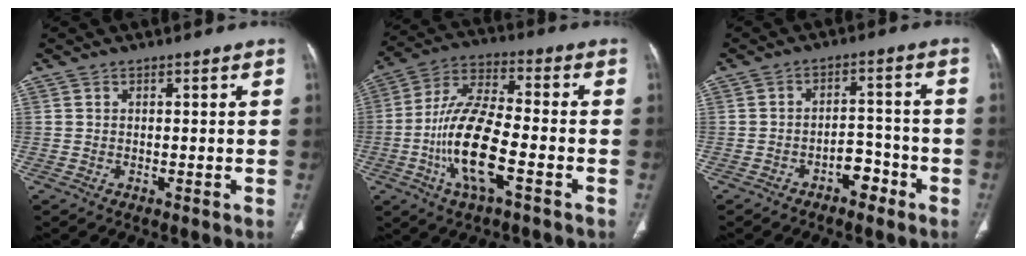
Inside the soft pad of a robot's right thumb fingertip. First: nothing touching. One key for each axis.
{"total": 15.2, "fx": -4.6, "fy": 5.2, "fz": 13.6, "tx": -0.276, "ty": 0.026, "tz": -0.088}
{"total": 5.1, "fx": -3.2, "fy": 3.1, "fz": 2.7, "tx": -0.019, "ty": 0.037, "tz": -0.048}